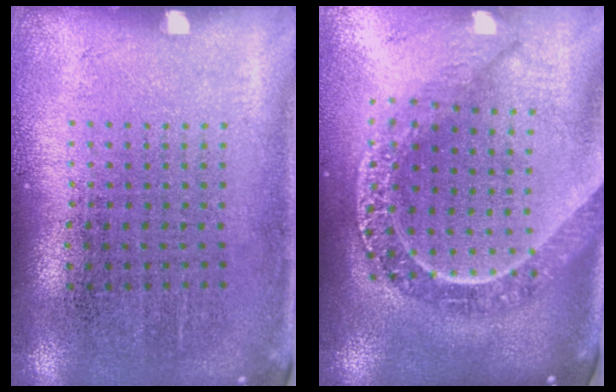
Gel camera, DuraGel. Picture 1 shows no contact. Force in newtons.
{"total": 2.5, "press": 2.0, "slide": 1.4}